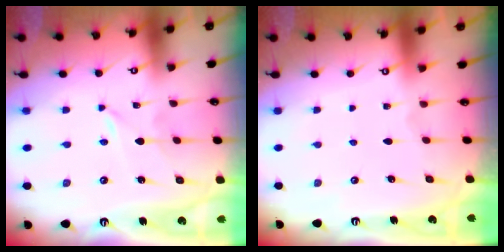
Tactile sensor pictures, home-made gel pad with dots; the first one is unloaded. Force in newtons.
{"total": 0.0}